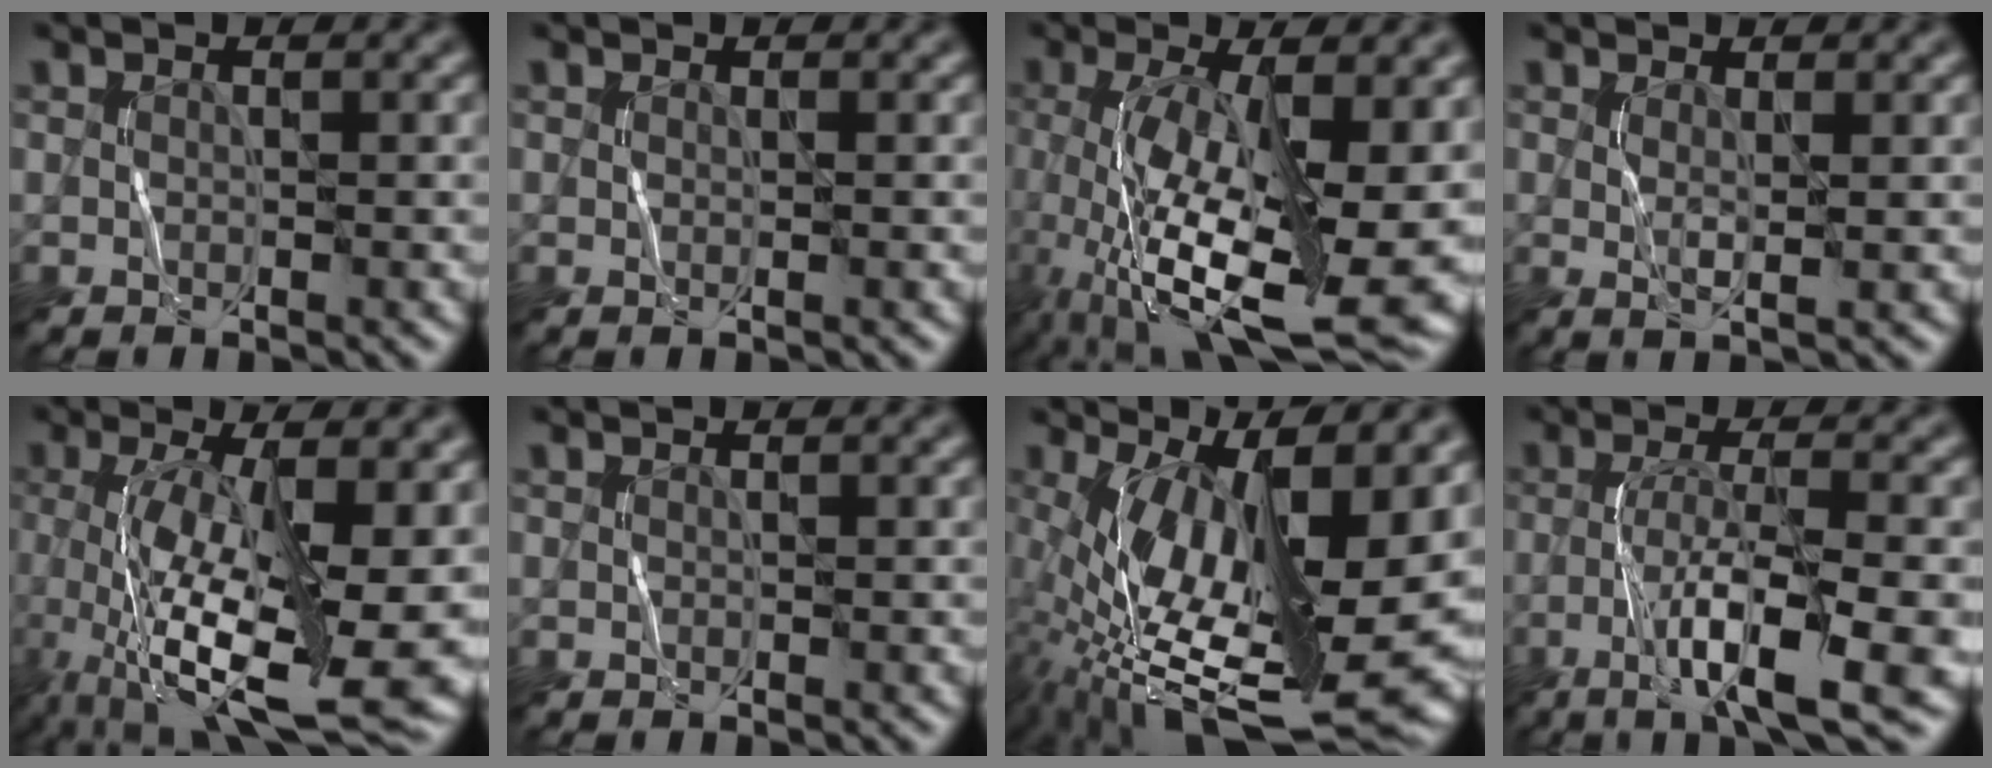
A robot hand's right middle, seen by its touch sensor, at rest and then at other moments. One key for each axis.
{"total": 0.0}
{"total": 14.3, "fx": -2.5, "fy": 5.3, "fz": 13.1, "tx": -0.231, "ty": -0.026, "tz": -0.030}
{"total": 1.5, "fx": 0.6, "fy": 0.4, "fz": 1.3, "tx": -0.024, "ty": -0.004, "tz": 0.011}
{"total": 13.0, "fx": -2.2, "fy": 4.3, "fz": 12.1, "tx": -0.207, "ty": -0.024, "tz": -0.028}
{"total": 0.0}
{"total": 16.7, "fx": 0.5, "fy": 6.7, "fz": 15.3, "tx": -0.257, "ty": -0.017, "tz": 0.031}
{"total": 8.0, "fx": -3.0, "fy": 1.4, "fz": 7.3, "tx": -0.122, "ty": 0.002, "tz": -0.058}